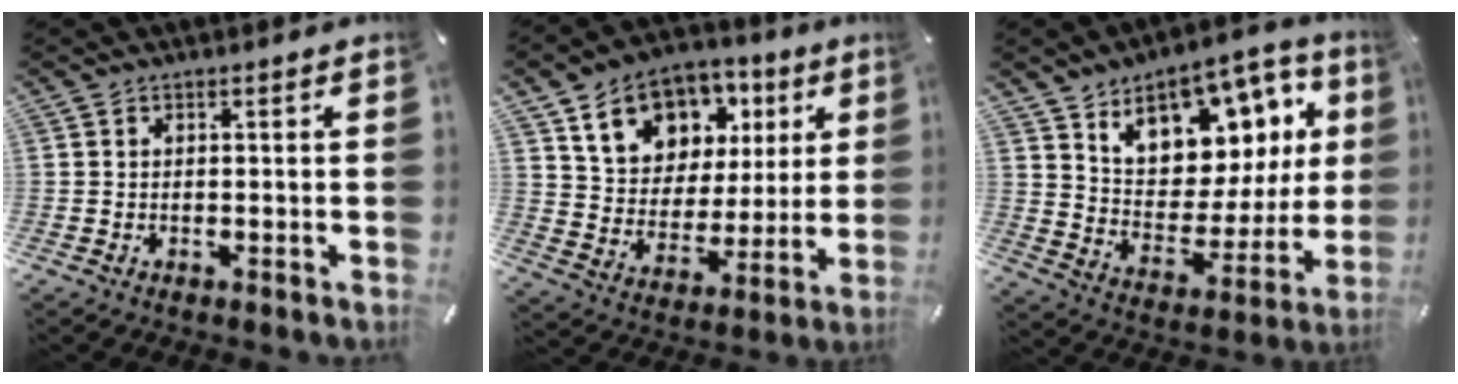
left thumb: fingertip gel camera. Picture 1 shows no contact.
{"total": 14.2, "force": [7.4, 11.1, 5.0], "torque": [-0.091, -0.034, 0.140]}
{"total": 14.0, "force": [8.8, 8.7, 6.6], "torque": [-0.094, -0.071, 0.150]}